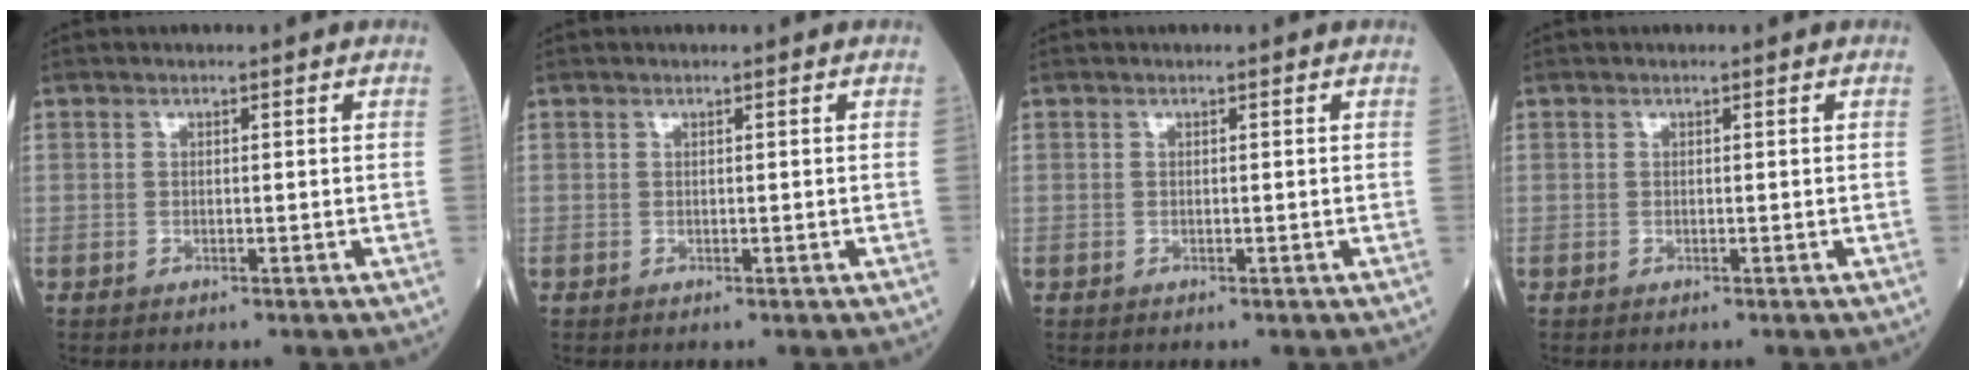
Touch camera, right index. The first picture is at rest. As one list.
[{"total": 0.0}, {"total": 0.0}, {"total": 0.0}]